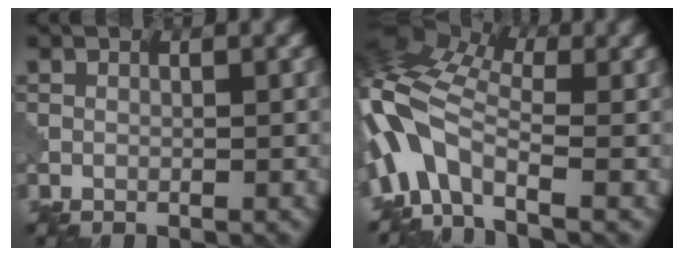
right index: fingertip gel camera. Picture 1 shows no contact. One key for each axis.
{"total": 9.5, "fx": -2.1, "fy": 5.4, "fz": 7.5, "tx": -0.161, "ty": 0.012, "tz": -0.058}